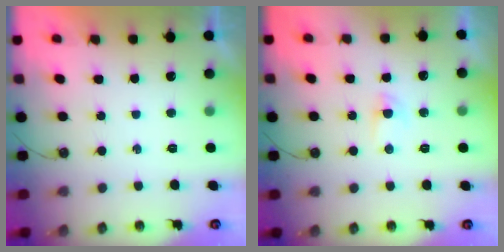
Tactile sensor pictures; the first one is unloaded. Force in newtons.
{"total": 2.2, "press": 2.2, "slide": 0.4}